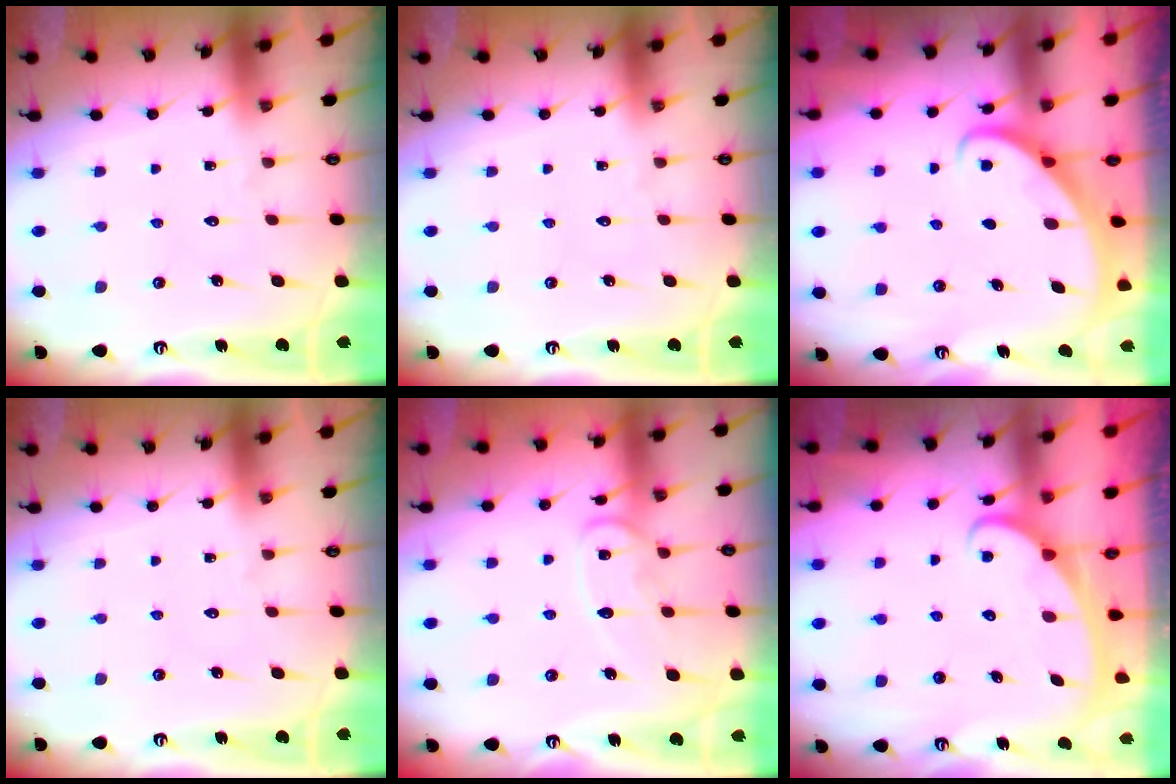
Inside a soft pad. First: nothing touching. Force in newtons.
{"total": 0.0}
{"total": 2.9, "press": 2.9, "slide": 0.2}
{"total": 0.0}
{"total": 11.5, "press": 11.4, "slide": 1.1}
{"total": 2.3, "press": 2.3, "slide": 0.4}